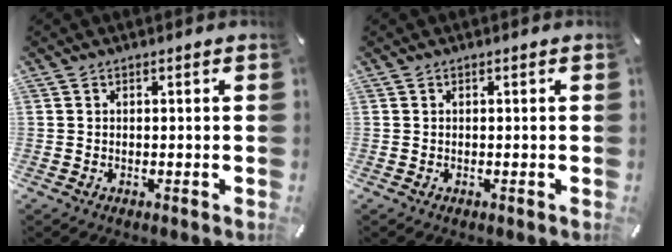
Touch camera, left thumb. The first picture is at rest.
{"total": 0.0}